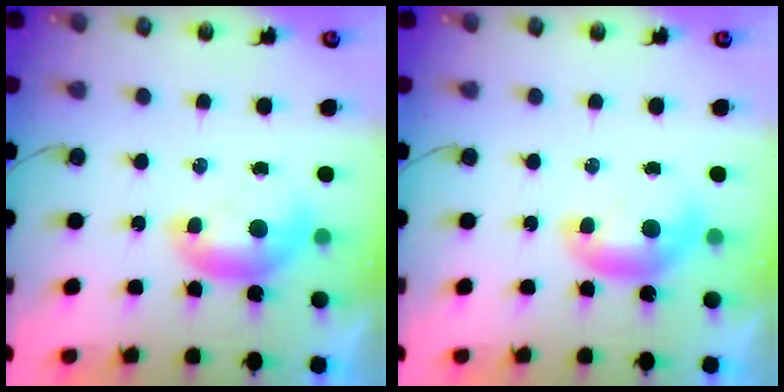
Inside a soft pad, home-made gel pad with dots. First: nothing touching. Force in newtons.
{"total": 0.0}